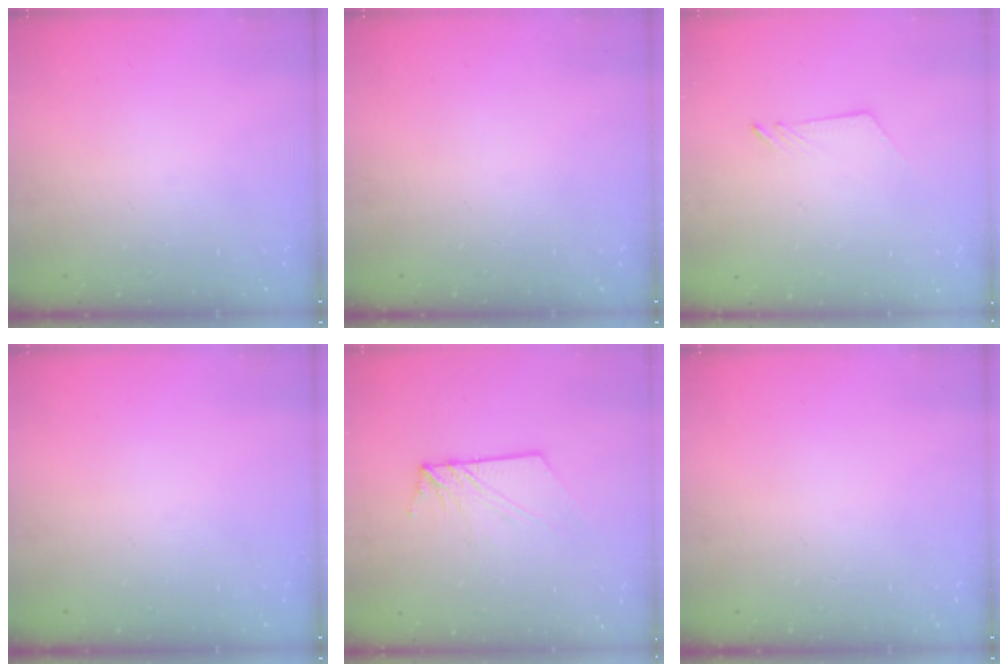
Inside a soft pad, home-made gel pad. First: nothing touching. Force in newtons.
{"total": 0.0}
{"total": 2.6, "press": 2.6, "slide": 0.3}
{"total": 0.0}
{"total": 5.5, "press": 5.5, "slide": 0.1}
{"total": 0.0}